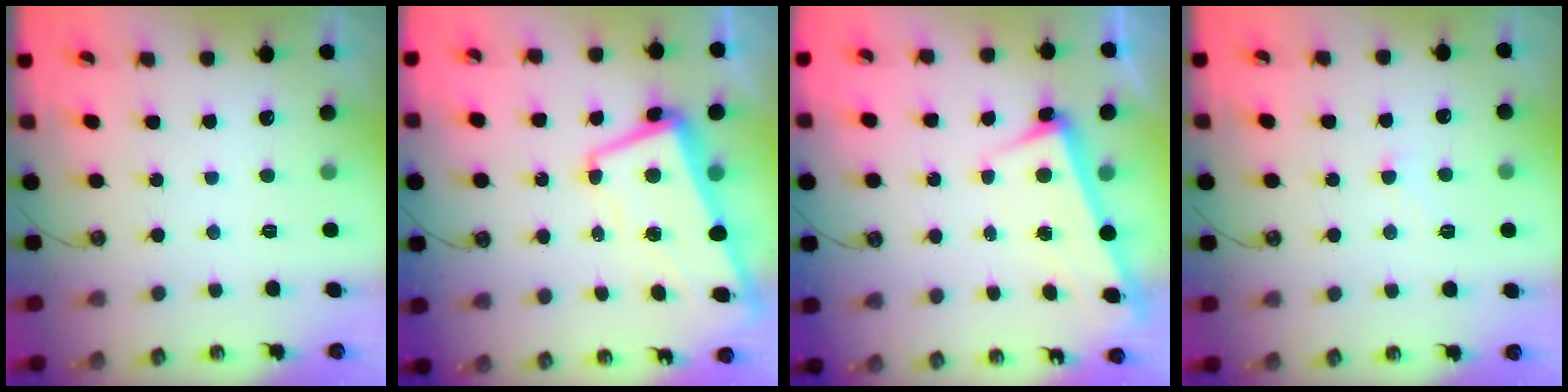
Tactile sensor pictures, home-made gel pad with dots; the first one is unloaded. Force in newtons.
{"total": 2.6, "press": 2.4, "slide": 1.1}
{"total": 2.5, "press": 2.3, "slide": 1.0}
{"total": 2.6, "press": 2.5, "slide": 0.6}